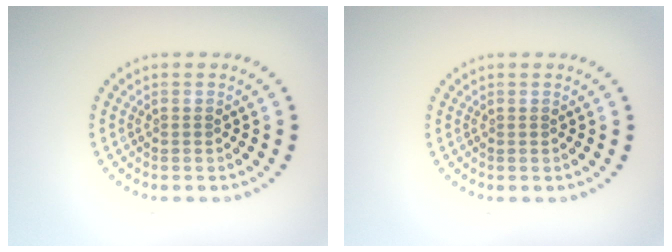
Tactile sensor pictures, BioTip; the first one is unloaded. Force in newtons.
{"total": 0.0}